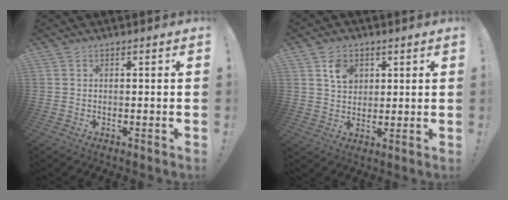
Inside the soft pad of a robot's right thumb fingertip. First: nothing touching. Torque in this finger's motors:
{"motor_torque": [0.02, 0.03, -0.19, 0.26, -0.03]}